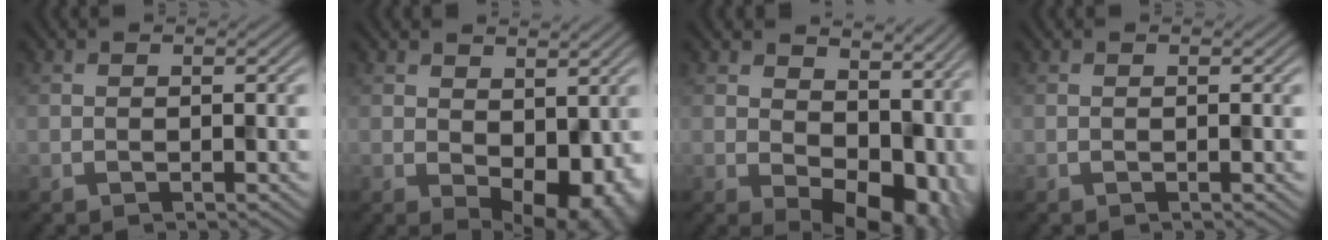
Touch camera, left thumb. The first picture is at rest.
{"total": 7.9, "force": [0.0, 5.0, 6.1], "torque": [-0.084, -0.025, 0.014]}
{"total": 10.9, "force": [1.3, 7.3, 8.0], "torque": [-0.104, -0.030, 0.039]}
{"total": 0.0}